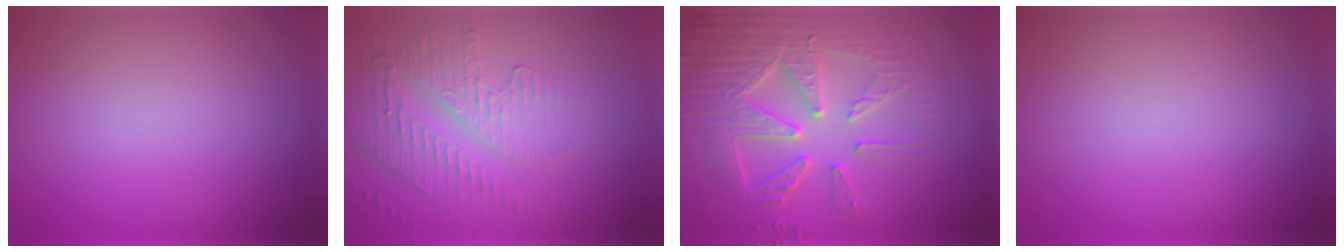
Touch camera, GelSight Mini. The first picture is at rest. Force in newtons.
{"total": 5.8, "press": 3.4, "slide": 4.7}
{"total": 7.1, "press": 5.9, "slide": 3.9}
{"total": 0.0}